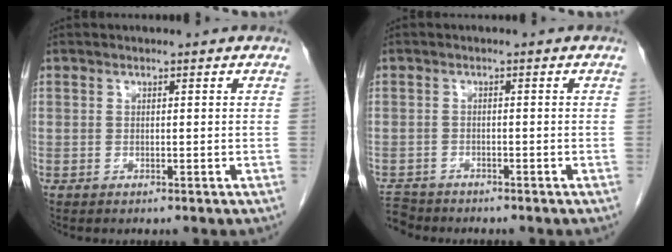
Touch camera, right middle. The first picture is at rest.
{"total": 4.2, "force": [-4.0, 1.3, -0.2], "torque": [0.002, -0.010, -0.075]}